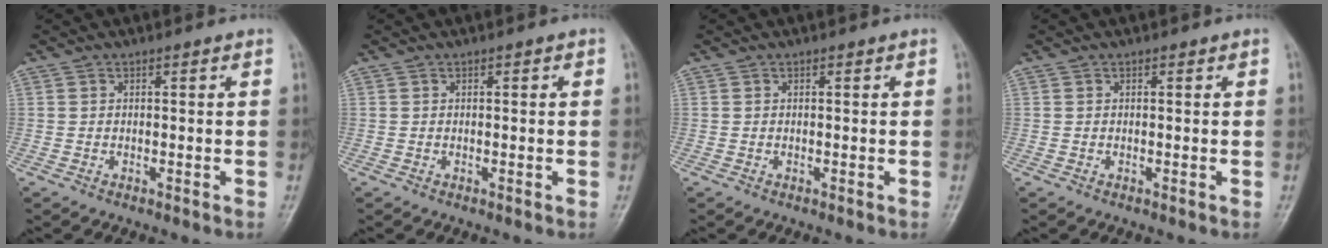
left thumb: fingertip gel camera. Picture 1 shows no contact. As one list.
[{"total": 0.7, "force": [0.2, 0.3, 0.6], "torque": [-0.004, 0.002, 0.003]}, {"total": 0.0}, {"total": 0.0}]